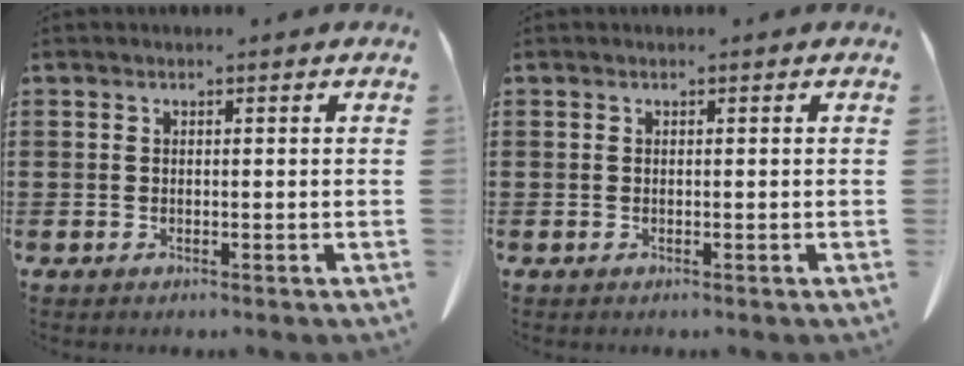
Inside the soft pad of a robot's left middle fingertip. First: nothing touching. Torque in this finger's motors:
{"motor_torque": [0.00, 0.00, 0.00, 0.00]}